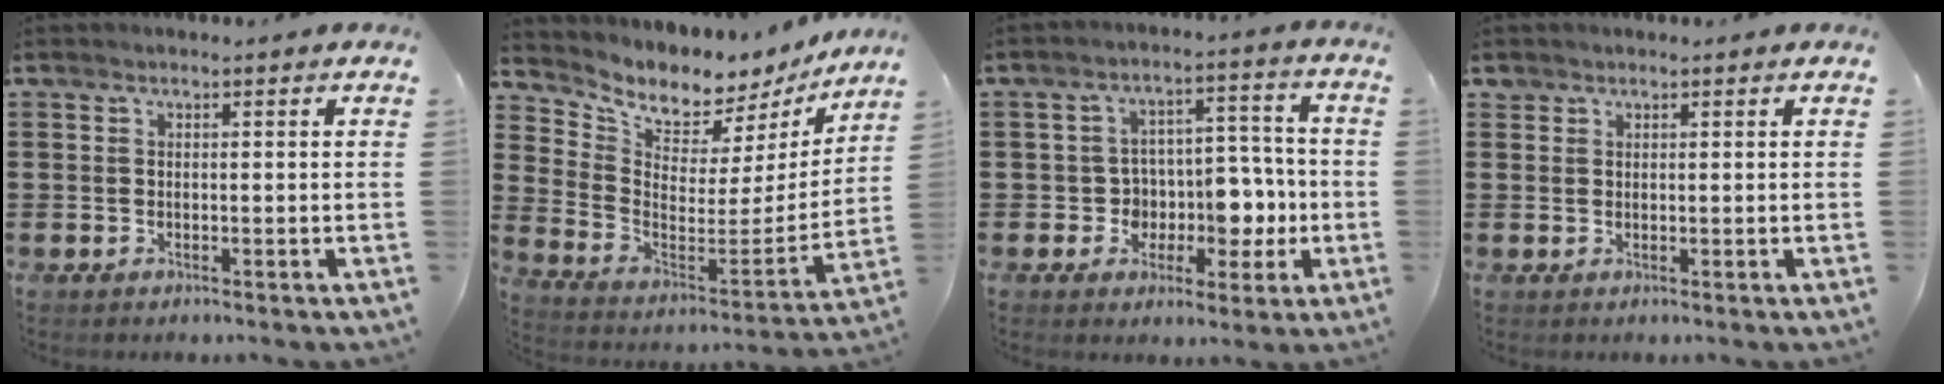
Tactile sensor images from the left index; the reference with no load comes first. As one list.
[{"total": 5.8, "force": [5.5, 1.8, 0.4], "torque": [-0.041, -0.063, 0.093]}, {"total": 7.1, "force": [-0.9, 6.3, 3.2], "torque": [-0.060, 0.003, -0.012]}, {"total": 0.9, "force": [0.7, 0.6, 0.1], "torque": [-0.005, 0.004, 0.014]}]